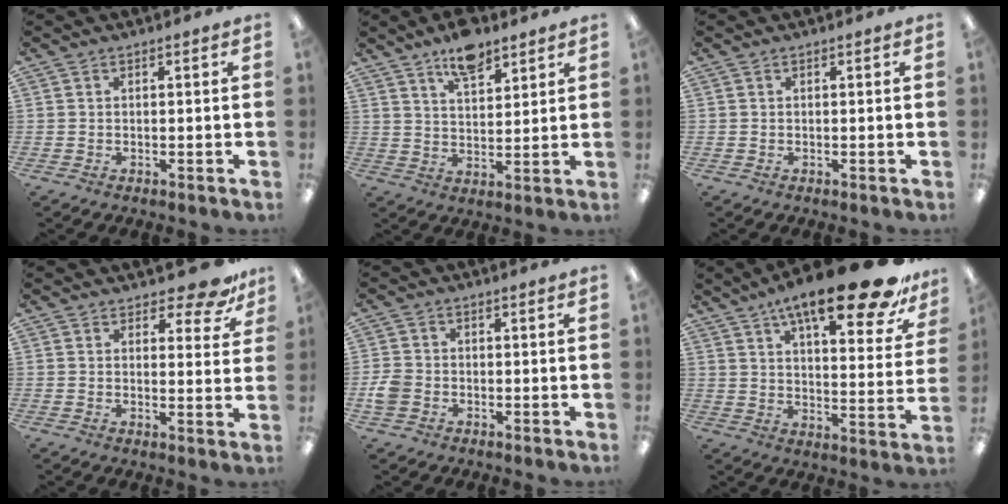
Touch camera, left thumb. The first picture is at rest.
{"total": 8.8, "force": [6.7, 3.5, 4.5], "torque": [-0.072, -0.033, 0.116]}
{"total": 0.0}
{"total": 7.2, "force": [5.7, 2.7, 3.4], "torque": [-0.034, -0.036, 0.098]}
{"total": 3.8, "force": [-1.1, 3.0, 2.0], "torque": [-0.037, 0.007, -0.021]}
{"total": 21.0, "force": [14.5, 5.6, 14.2], "torque": [-0.211, -0.089, 0.231]}